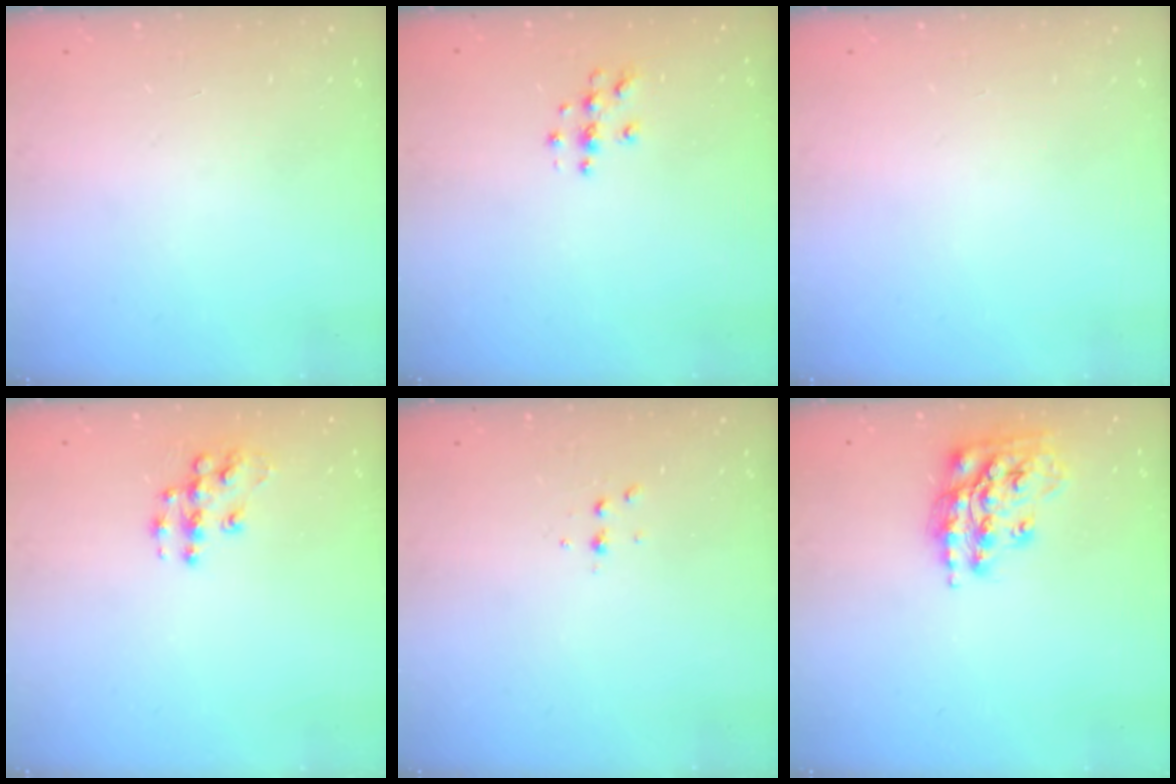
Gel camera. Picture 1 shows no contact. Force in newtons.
{"total": 3.6, "press": 3.6, "slide": 0.4}
{"total": 0.0}
{"total": 9.2, "press": 9.2, "slide": 0.5}
{"total": 3.5, "press": 3.5, "slide": 0.5}
{"total": 15.2, "press": 15.1, "slide": 0.8}